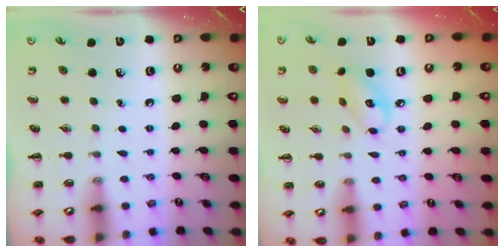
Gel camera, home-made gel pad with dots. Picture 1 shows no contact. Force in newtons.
{"total": 8.0, "press": 7.9, "slide": 1.3}